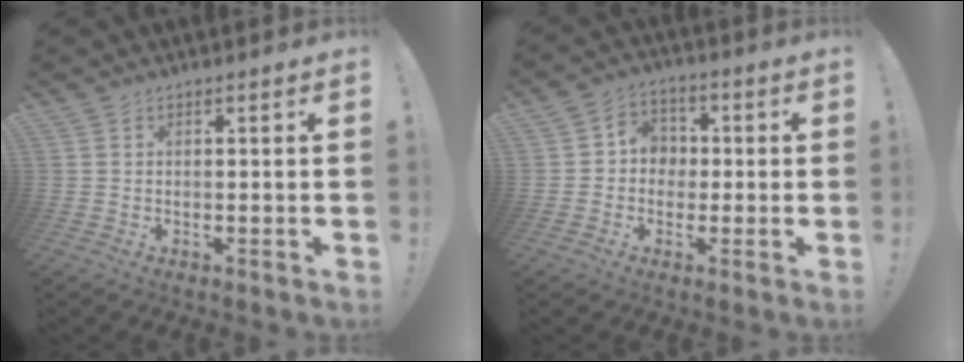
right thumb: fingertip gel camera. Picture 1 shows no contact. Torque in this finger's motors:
{"motor_torque": [0.17, 0.00, 0.13, 0.14, 0.00]}